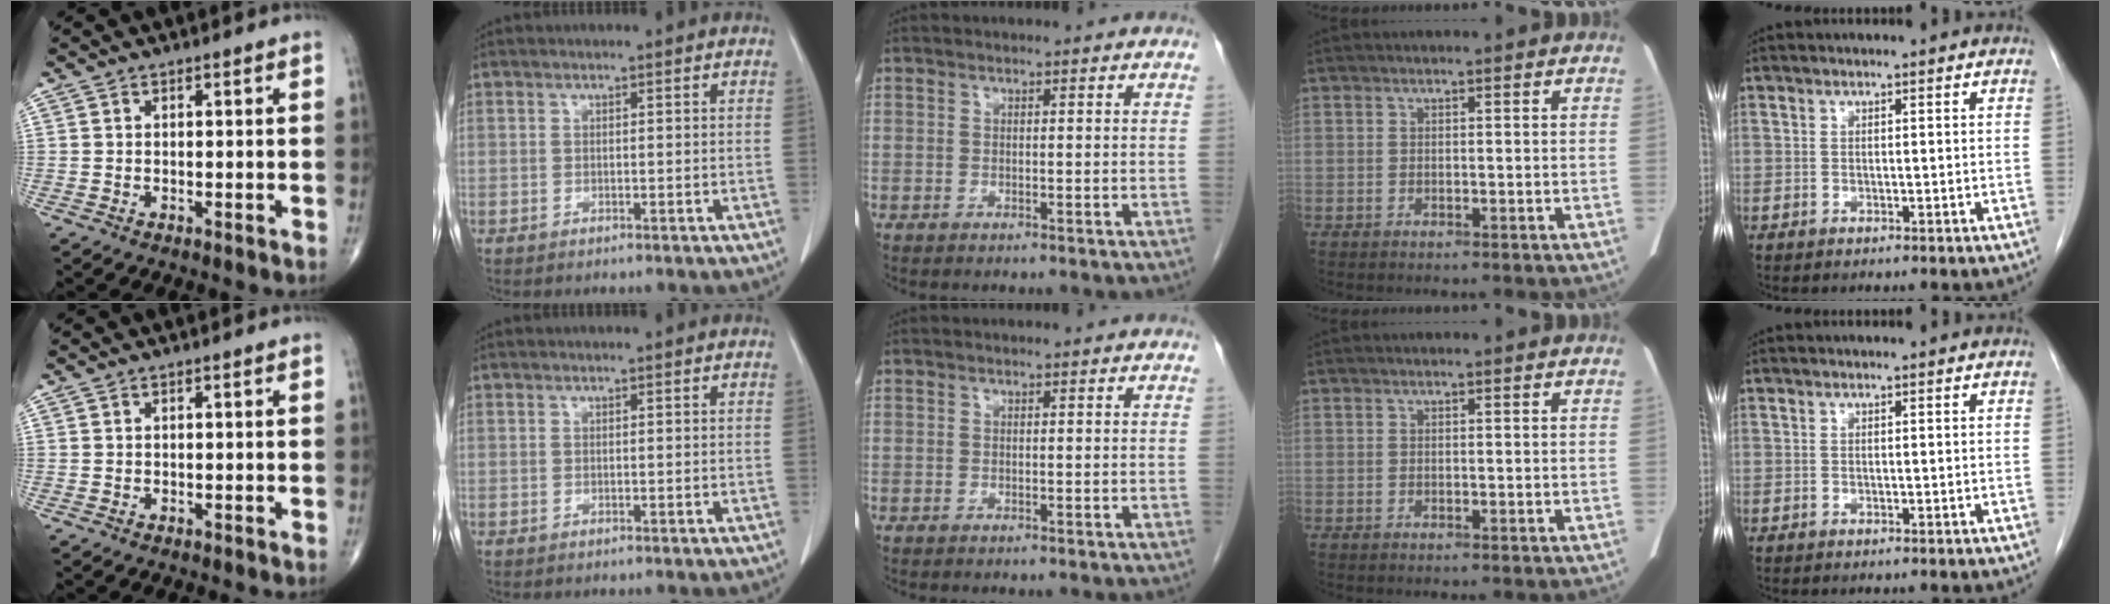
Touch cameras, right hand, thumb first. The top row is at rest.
{}